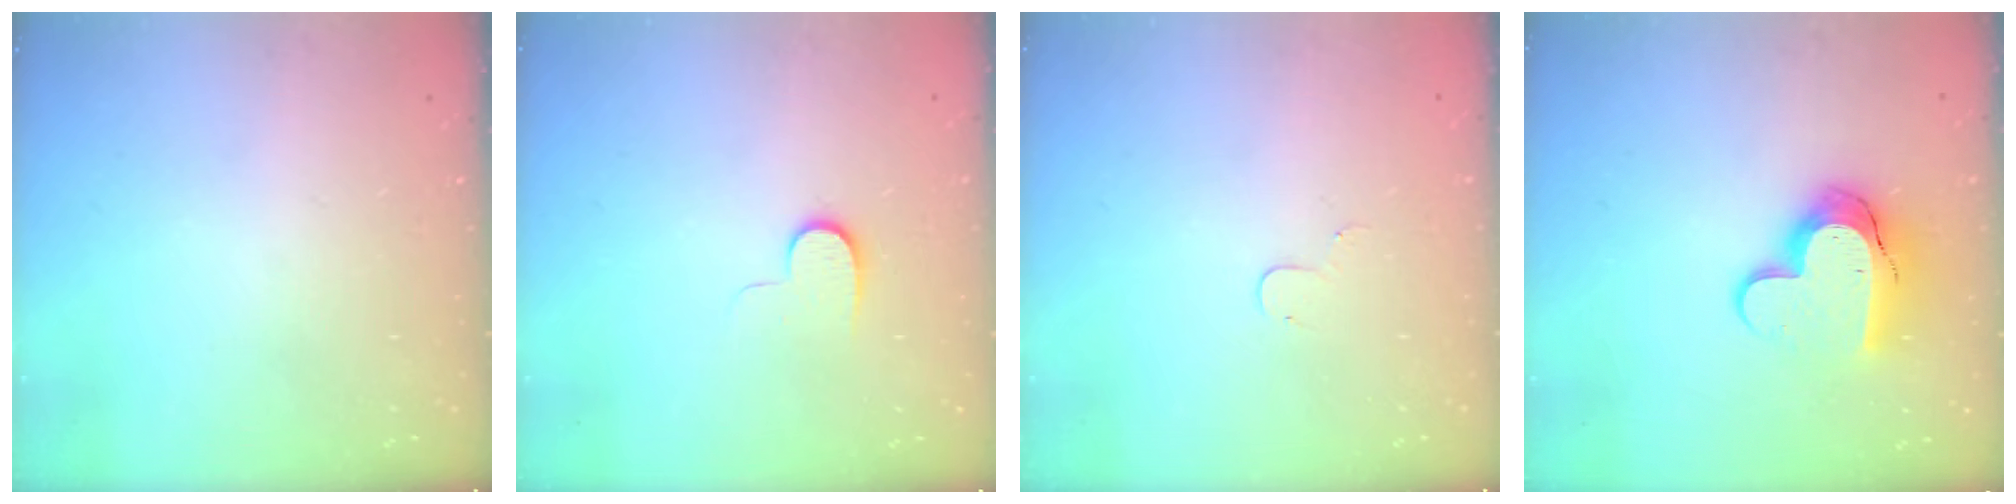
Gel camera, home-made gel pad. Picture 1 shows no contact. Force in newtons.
{"total": 6.1, "press": 6.1, "slide": 0.8}
{"total": 3.3, "press": 3.3, "slide": 0.3}
{"total": 12.2, "press": 12.1, "slide": 0.8}